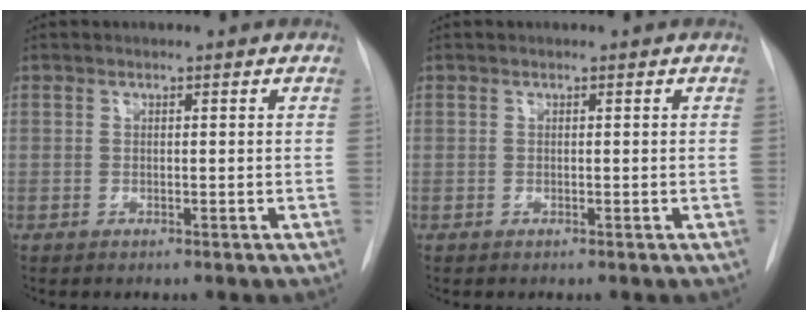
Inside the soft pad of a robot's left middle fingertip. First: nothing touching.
{"total": 0.0}